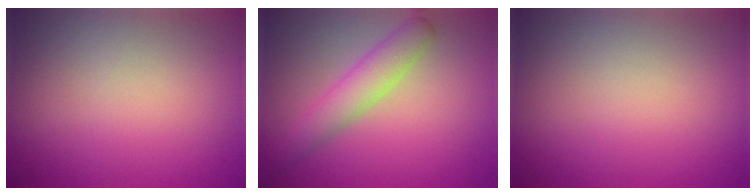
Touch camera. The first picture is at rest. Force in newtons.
{"total": 3.2, "press": 3.2, "slide": 0.3}
{"total": 0.0}